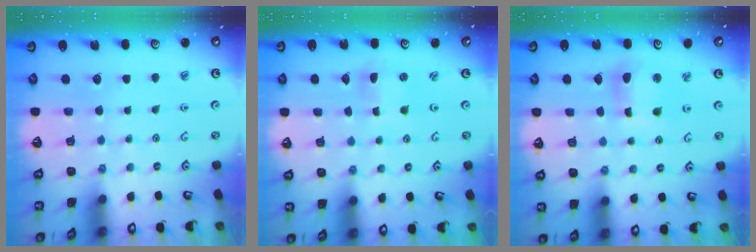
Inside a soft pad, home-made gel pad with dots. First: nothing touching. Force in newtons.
{"total": 2.1, "press": 2.1, "slide": 0.3}
{"total": 8.3, "press": 8.1, "slide": 1.5}